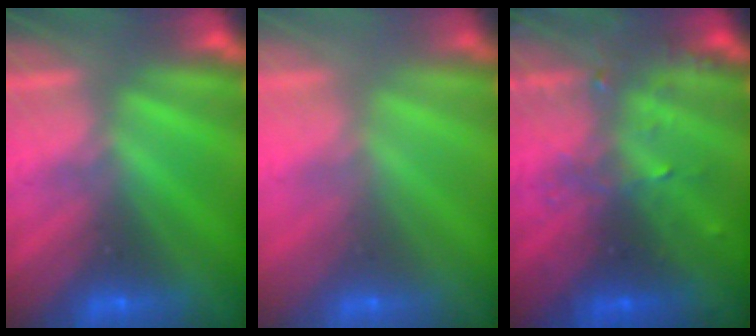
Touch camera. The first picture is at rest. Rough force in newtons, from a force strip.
{"total": 2.6}
{"total": 3.3}